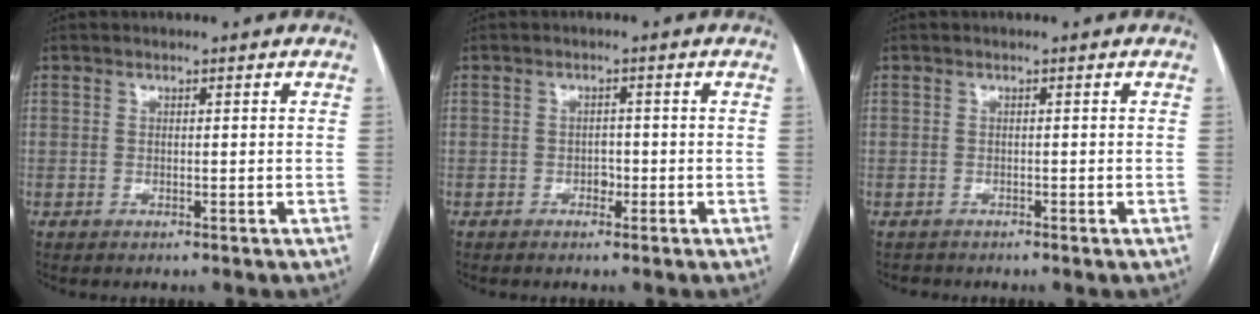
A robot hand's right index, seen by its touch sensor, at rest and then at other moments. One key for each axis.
{"total": 1.5, "fx": -0.8, "fy": 1.0, "fz": 0.8, "tx": -0.008, "ty": 0.006, "tz": -0.013}
{"total": 0.9, "fx": -0.8, "fy": 0.4, "fz": -0.4, "tx": -0.002, "ty": -0.001, "tz": -0.015}